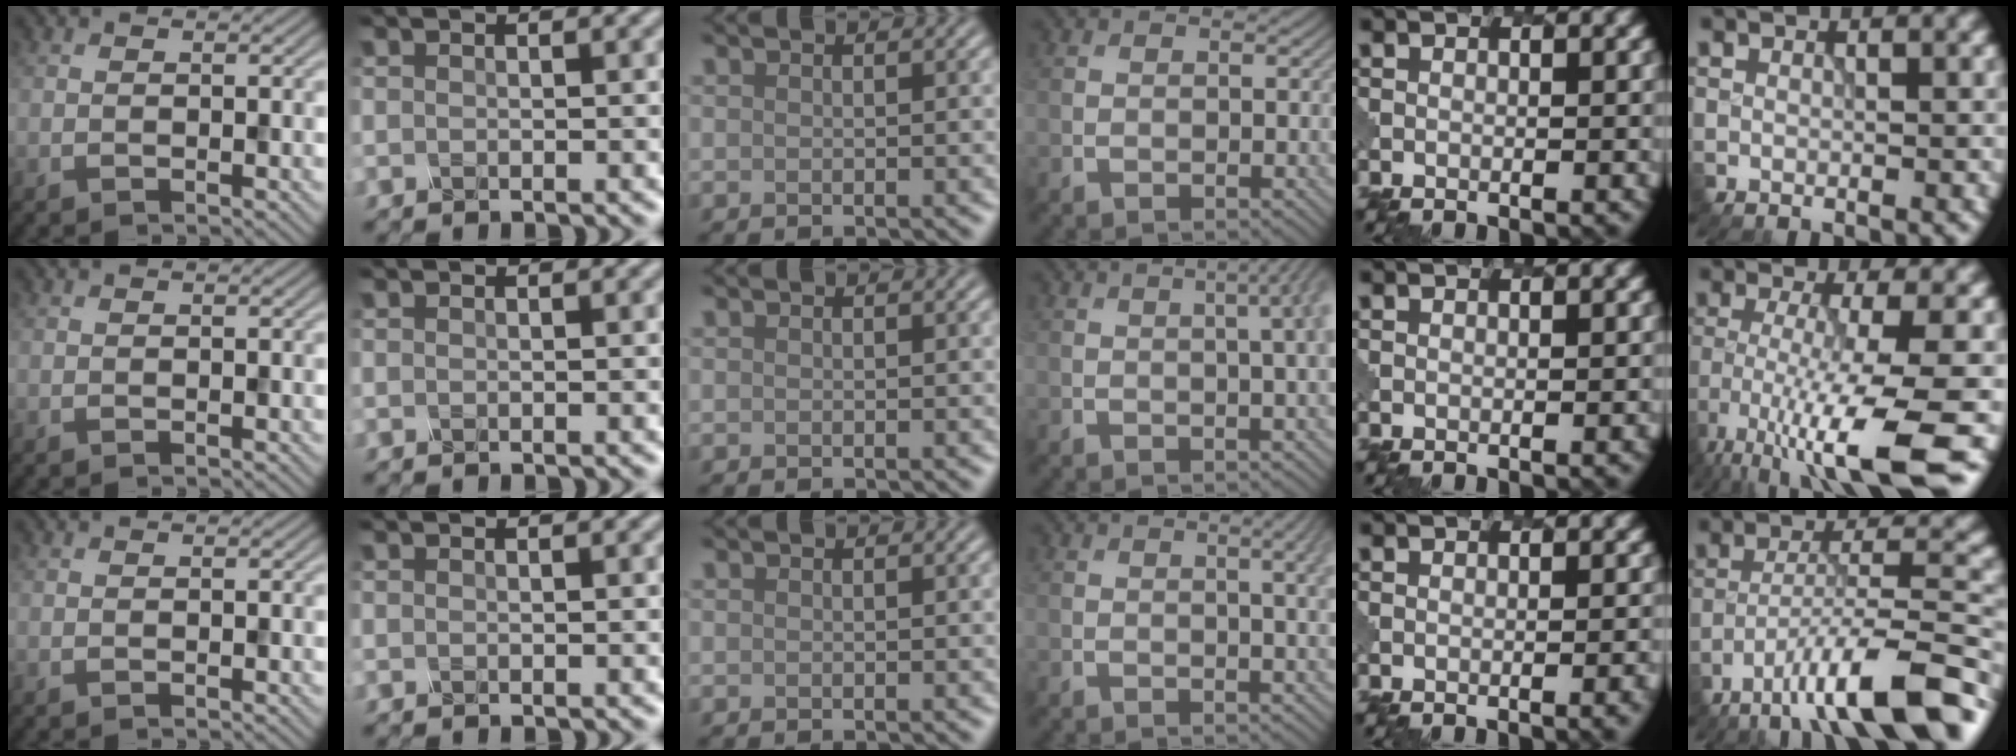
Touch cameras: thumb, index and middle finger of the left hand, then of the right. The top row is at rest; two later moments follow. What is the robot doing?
{"motion": "pour", "object": "mug"}